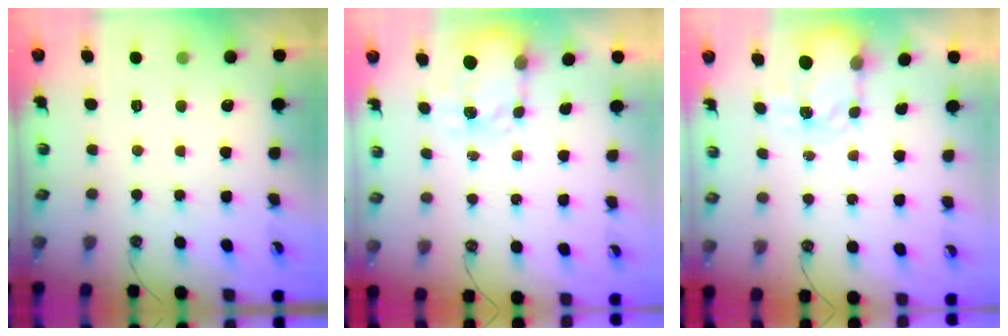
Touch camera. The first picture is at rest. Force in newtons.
{"total": 4.0, "press": 4.0, "slide": 0.5}
{"total": 3.8, "press": 3.8, "slide": 0.5}